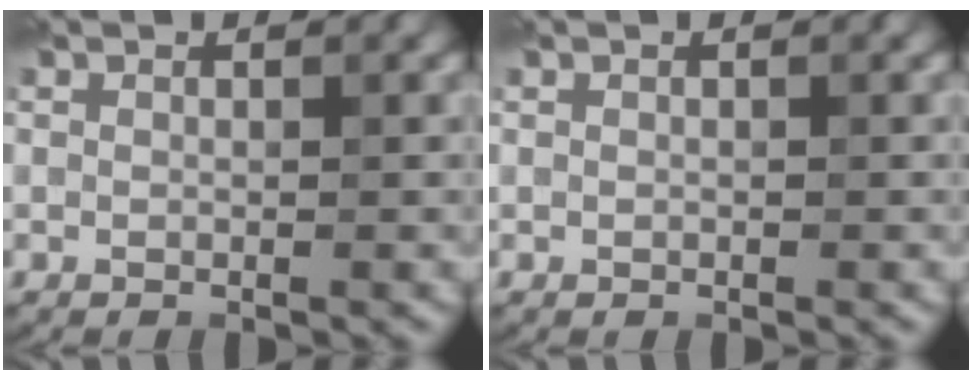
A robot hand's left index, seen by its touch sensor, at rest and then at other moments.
{"total": 0.0}